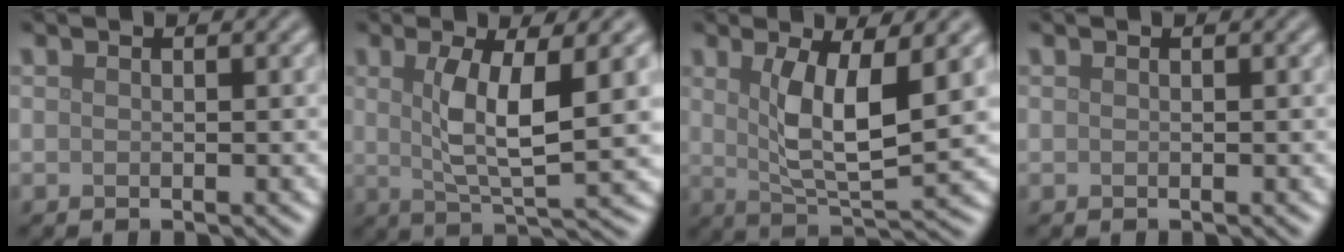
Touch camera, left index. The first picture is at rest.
{"total": 7.6, "force": [1.4, 1.8, 7.2], "torque": [-0.131, -0.009, 0.028]}
{"total": 6.9, "force": [1.6, 1.8, 6.5], "torque": [-0.125, -0.013, 0.032]}
{"total": 0.0}